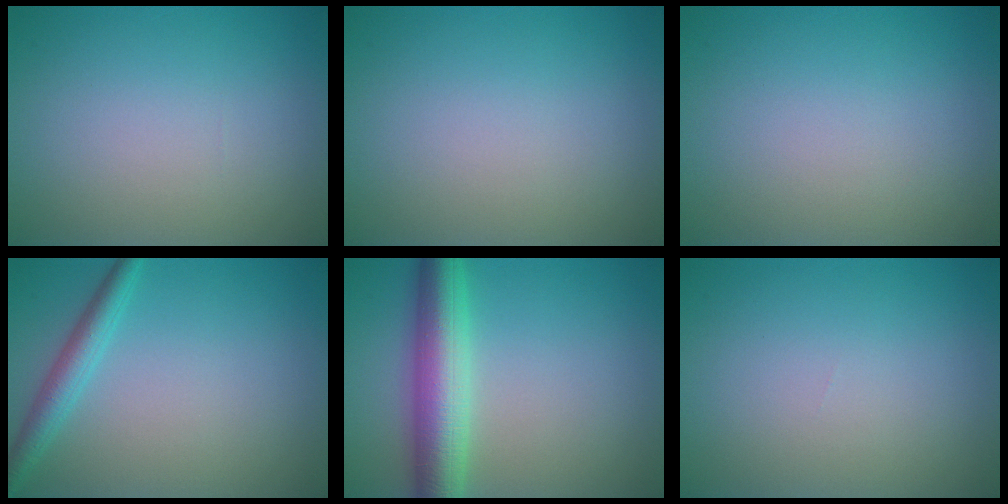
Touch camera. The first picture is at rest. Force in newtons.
{"total": 0.0}
{"total": 0.0}
{"total": 2.6, "press": 2.6, "slide": 0.1}
{"total": 6.7, "press": 6.7, "slide": 0.2}
{"total": 0.0}